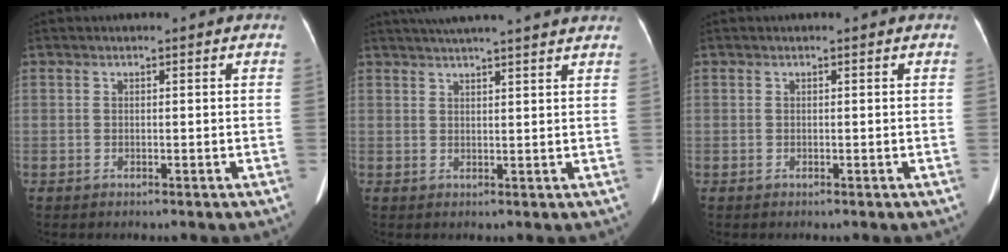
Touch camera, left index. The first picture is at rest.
{"total": 14.5, "force": [12.9, 0.2, 6.7], "torque": [-0.111, 0.032, 0.168]}
{"total": 0.0}